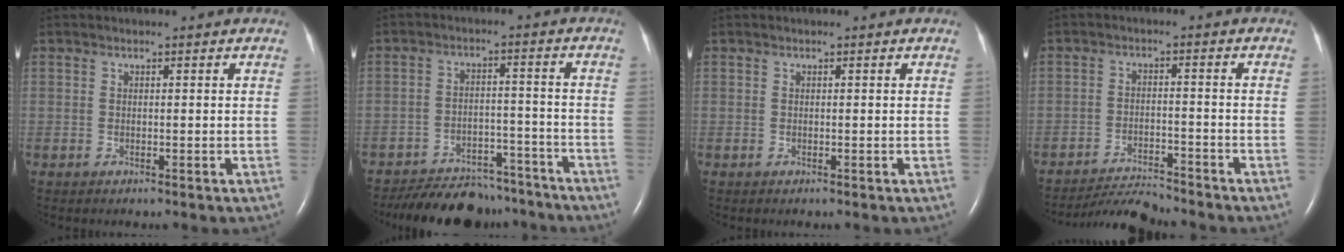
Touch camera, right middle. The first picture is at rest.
{"total": 13.7, "force": [-12.3, 4.9, 3.6], "torque": [-0.052, 0.009, -0.171]}
{"total": 0.0}
{"total": 5.8, "force": [-5.8, -0.4, 0.3], "torque": [-0.010, -0.014, -0.103]}